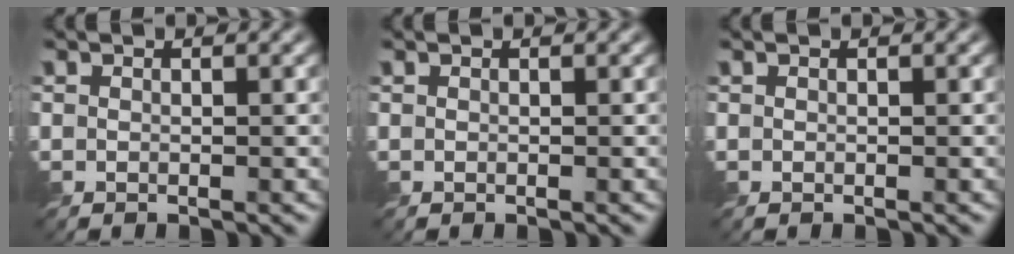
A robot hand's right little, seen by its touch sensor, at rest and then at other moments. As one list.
[{"total": 0.0}, {"total": 0.0}]